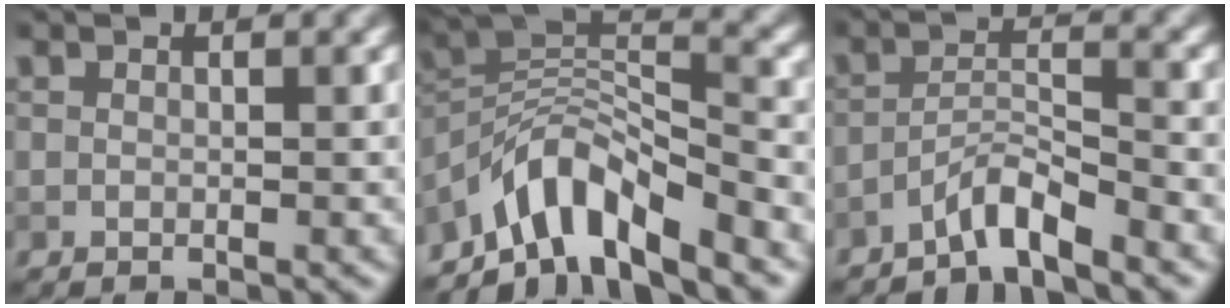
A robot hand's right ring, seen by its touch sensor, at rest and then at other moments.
{"total": 7.3, "force": [-5.6, 1.9, 4.3], "torque": [-0.058, 0.004, -0.111]}
{"total": 3.3, "force": [-2.8, 0.2, 1.7], "torque": [-0.026, 0.012, -0.060]}